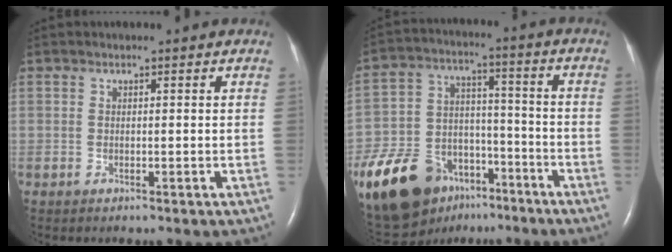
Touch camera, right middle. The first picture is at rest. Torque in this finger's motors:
{"motor_torque": [1.40, -0.75, 0.26, 0.06]}